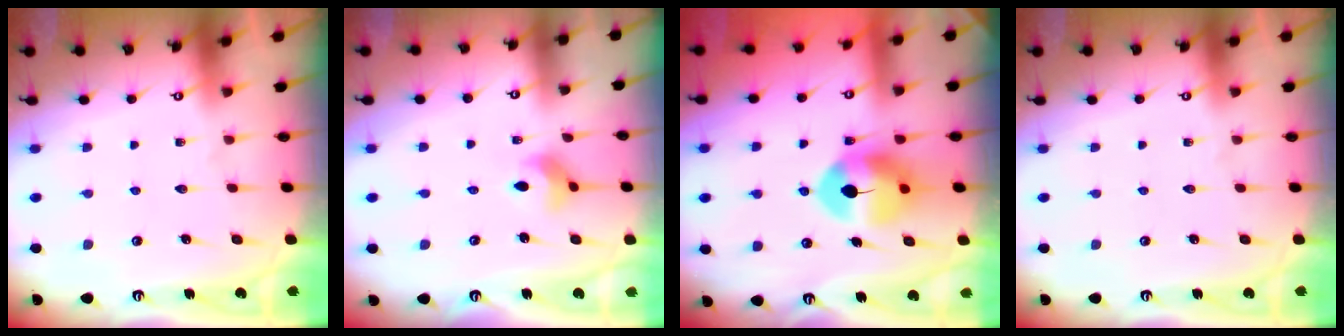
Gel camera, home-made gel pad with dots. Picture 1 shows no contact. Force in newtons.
{"total": 5.7, "press": 5.6, "slide": 1.0}
{"total": 9.2, "press": 9.1, "slide": 1.3}
{"total": 0.0}